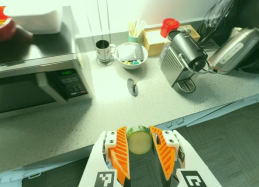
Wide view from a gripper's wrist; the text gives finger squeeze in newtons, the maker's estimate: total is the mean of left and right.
{"total": 10.7, "left": 10.4, "right": 11.0}